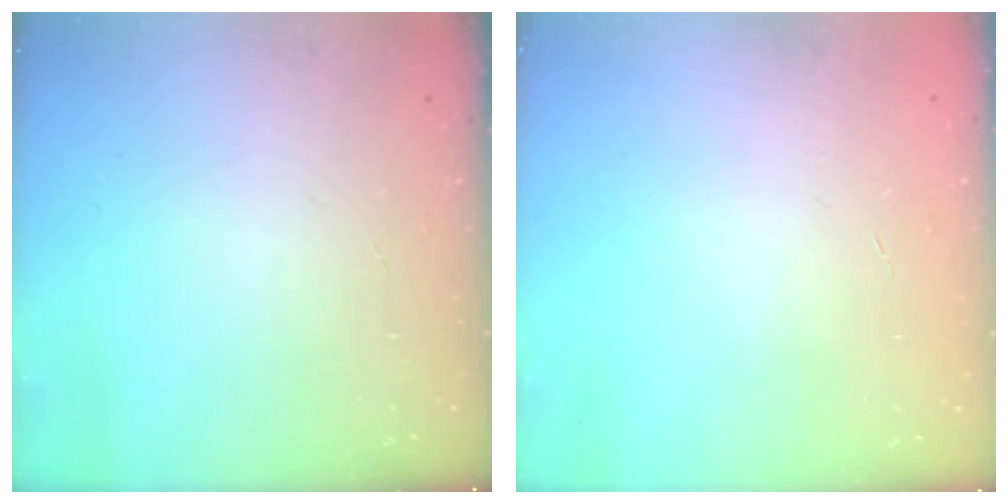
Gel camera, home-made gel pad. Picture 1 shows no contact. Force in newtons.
{"total": 0.0}